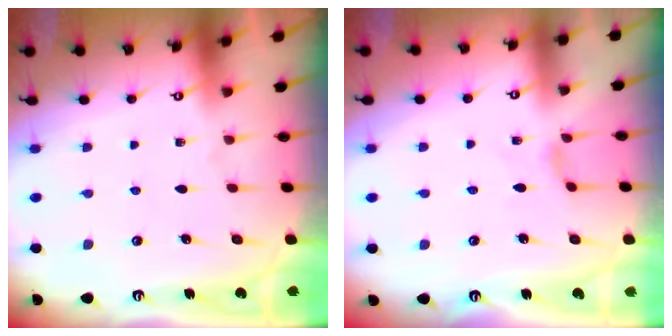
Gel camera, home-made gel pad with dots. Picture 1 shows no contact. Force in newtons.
{"total": 0.6, "press": 0.6, "slide": 0.2}